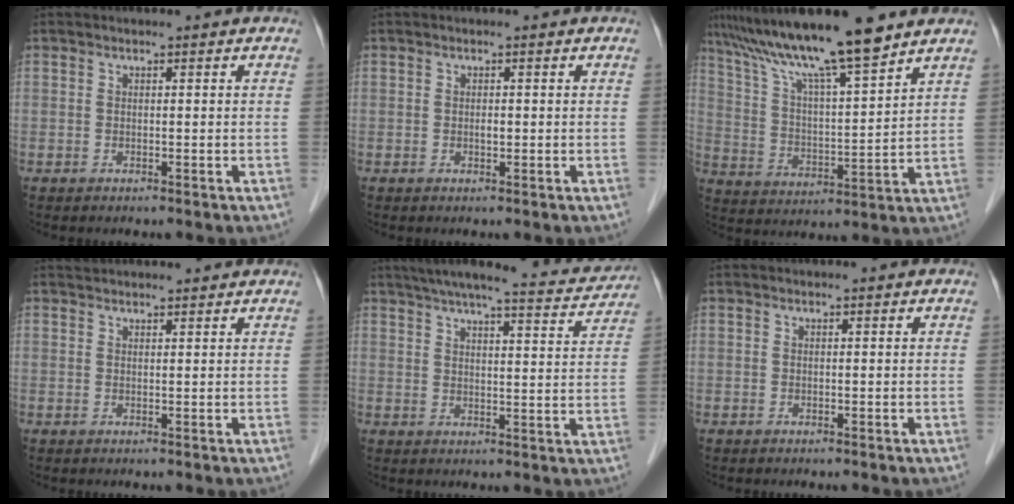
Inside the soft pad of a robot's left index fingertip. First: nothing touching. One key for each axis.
{"total": 0.8, "fx": 0.0, "fy": 0.4, "fz": 0.7, "tx": -0.014, "ty": 0.000, "tz": 0.000}
{"total": 16.0, "fx": 12.6, "fy": 0.3, "fz": 9.8, "tx": -0.173, "ty": 0.018, "tz": 0.224}
{"total": 6.0, "fx": 5.7, "fy": 0.7, "fz": 1.7, "tx": -0.019, "ty": 0.033, "tz": 0.072}
{"total": 16.7, "fx": 15.2, "fy": 1.5, "fz": 6.9, "tx": -0.105, "ty": 0.000, "tz": 0.194}
{"total": 0.0}